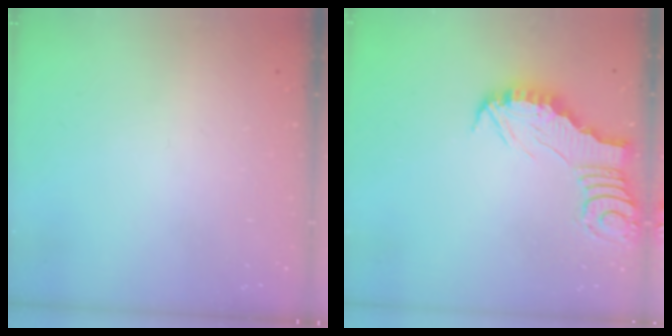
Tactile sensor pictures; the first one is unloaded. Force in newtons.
{"total": 2.4, "press": 2.4, "slide": 0.2}